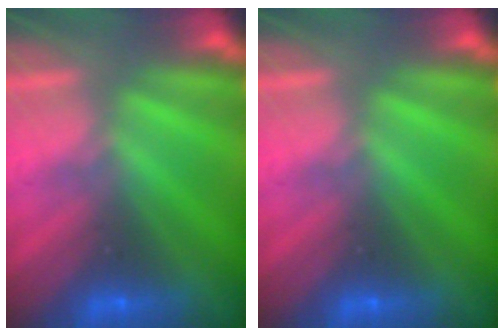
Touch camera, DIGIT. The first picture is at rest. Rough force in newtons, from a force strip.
{"total": 0.0}